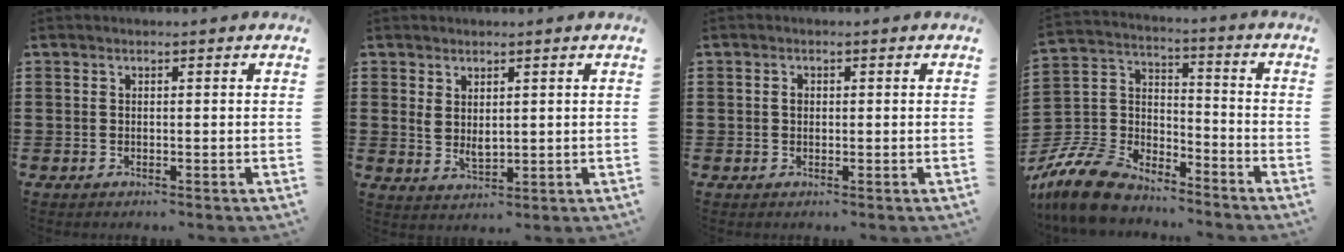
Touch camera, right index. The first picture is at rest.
{"total": 2.5, "force": [1.2, 1.4, 1.7], "torque": [-0.035, 0.004, 0.022]}
{"total": 1.1, "force": [0.1, 0.8, 0.8], "torque": [-0.017, 0.003, 0.002]}
{"total": 10.6, "force": [-9.4, 3.7, 3.2], "torque": [-0.107, 0.013, -0.194]}